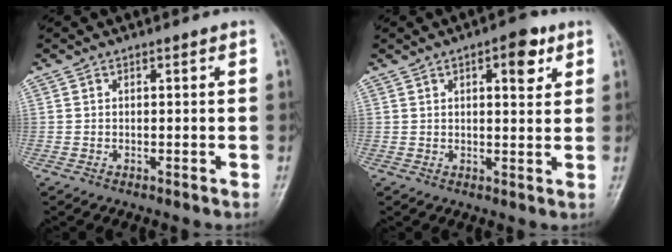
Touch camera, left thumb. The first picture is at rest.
{"total": 6.1, "force": [2.8, 2.5, 4.7], "torque": [-0.047, -0.009, 0.034]}